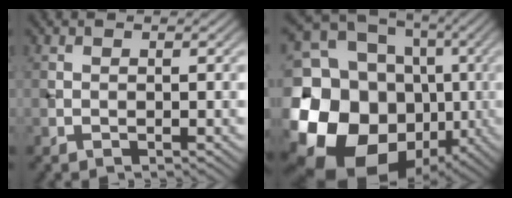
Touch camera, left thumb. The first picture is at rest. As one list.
[{"total": 23.4, "force": [-5.3, 20.4, 10.1], "torque": [-0.236, -0.031, -0.118]}]